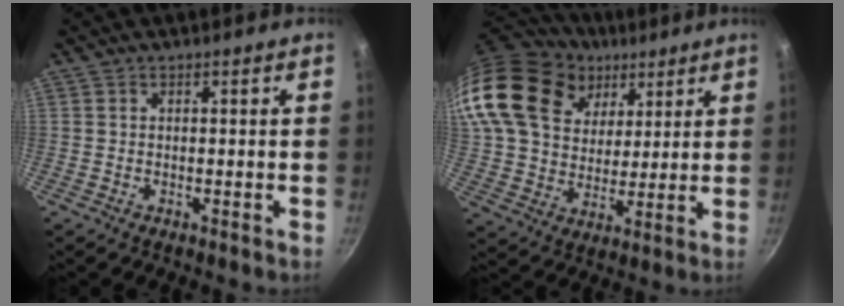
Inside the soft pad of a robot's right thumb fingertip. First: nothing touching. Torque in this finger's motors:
{"motor_torque": [-1.78, 3.22, 1.42, 0.00, 0.42]}